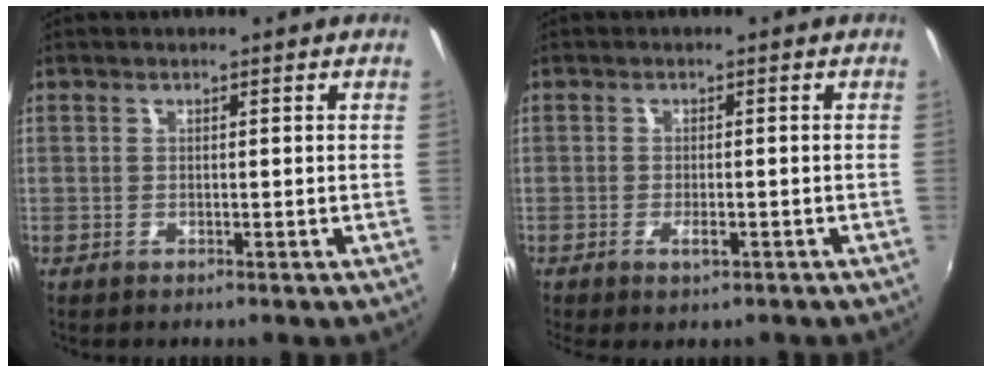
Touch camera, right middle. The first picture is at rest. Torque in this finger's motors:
{"motor_torque": [1.12, -1.02, 0.24, 0.09]}